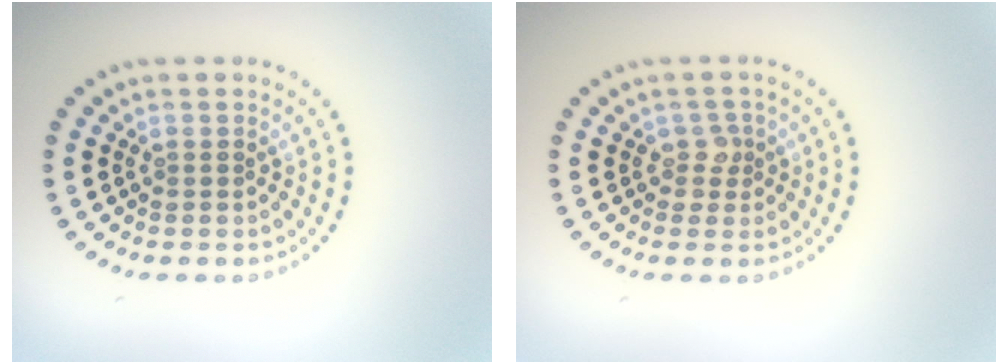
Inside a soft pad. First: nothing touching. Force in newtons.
{"total": 1.5, "press": 1.2, "slide": 0.9}